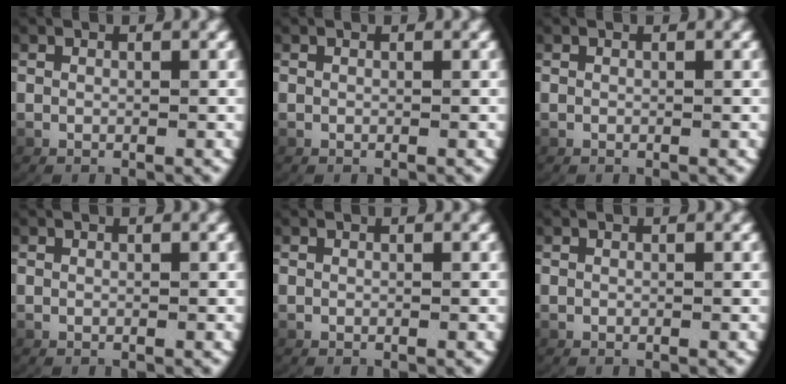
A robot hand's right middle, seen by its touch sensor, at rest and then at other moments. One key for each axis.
{"total": 0.0}
{"total": 0.0}
{"total": 0.0}
{"total": 0.0}
{"total": 0.0}